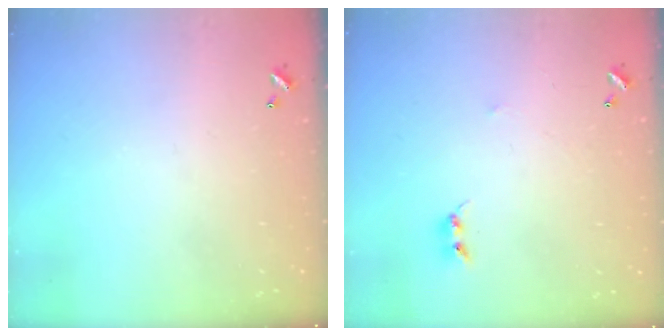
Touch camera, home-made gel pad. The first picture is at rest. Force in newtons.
{"total": 2.5, "press": 2.4, "slide": 0.6}